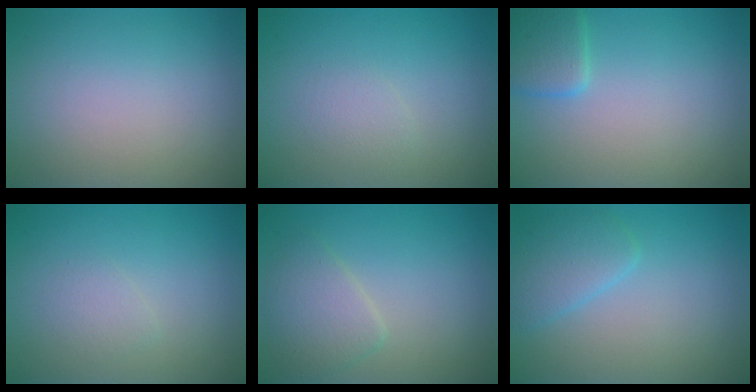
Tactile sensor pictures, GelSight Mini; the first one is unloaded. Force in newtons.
{"total": 1.1, "press": 1.1, "slide": 0.1}
{"total": 2.5, "press": 2.5, "slide": 0.1}
{"total": 1.1, "press": 1.1, "slide": 0.0}
{"total": 2.9, "press": 2.9, "slide": 0.1}
{"total": 2.8, "press": 2.8, "slide": 0.2}